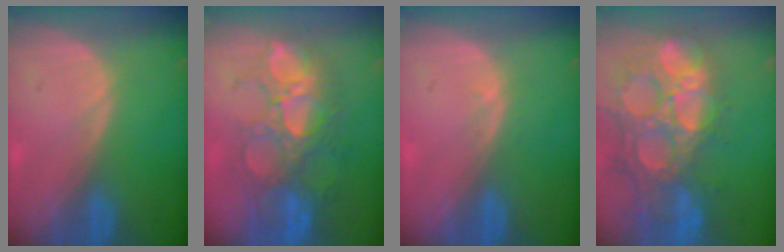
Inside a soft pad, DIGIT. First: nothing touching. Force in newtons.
{"total": 10.5, "press": 9.8, "slide": 4.0}
{"total": 0.8, "press": 0.6, "slide": 0.6}
{"total": 14.8, "press": 12.3, "slide": 8.3}